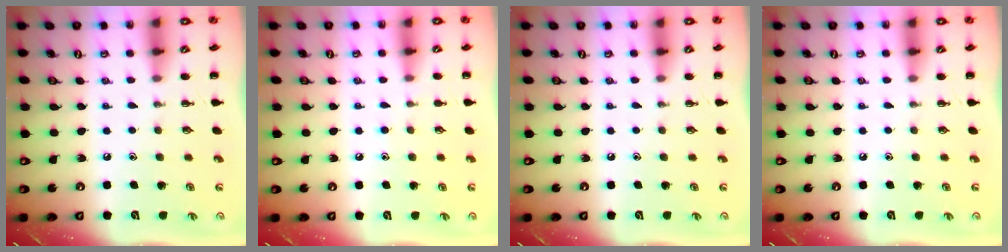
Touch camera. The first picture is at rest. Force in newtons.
{"total": 5.9, "press": 5.4, "slide": 2.3}
{"total": 0.0}
{"total": 0.0}